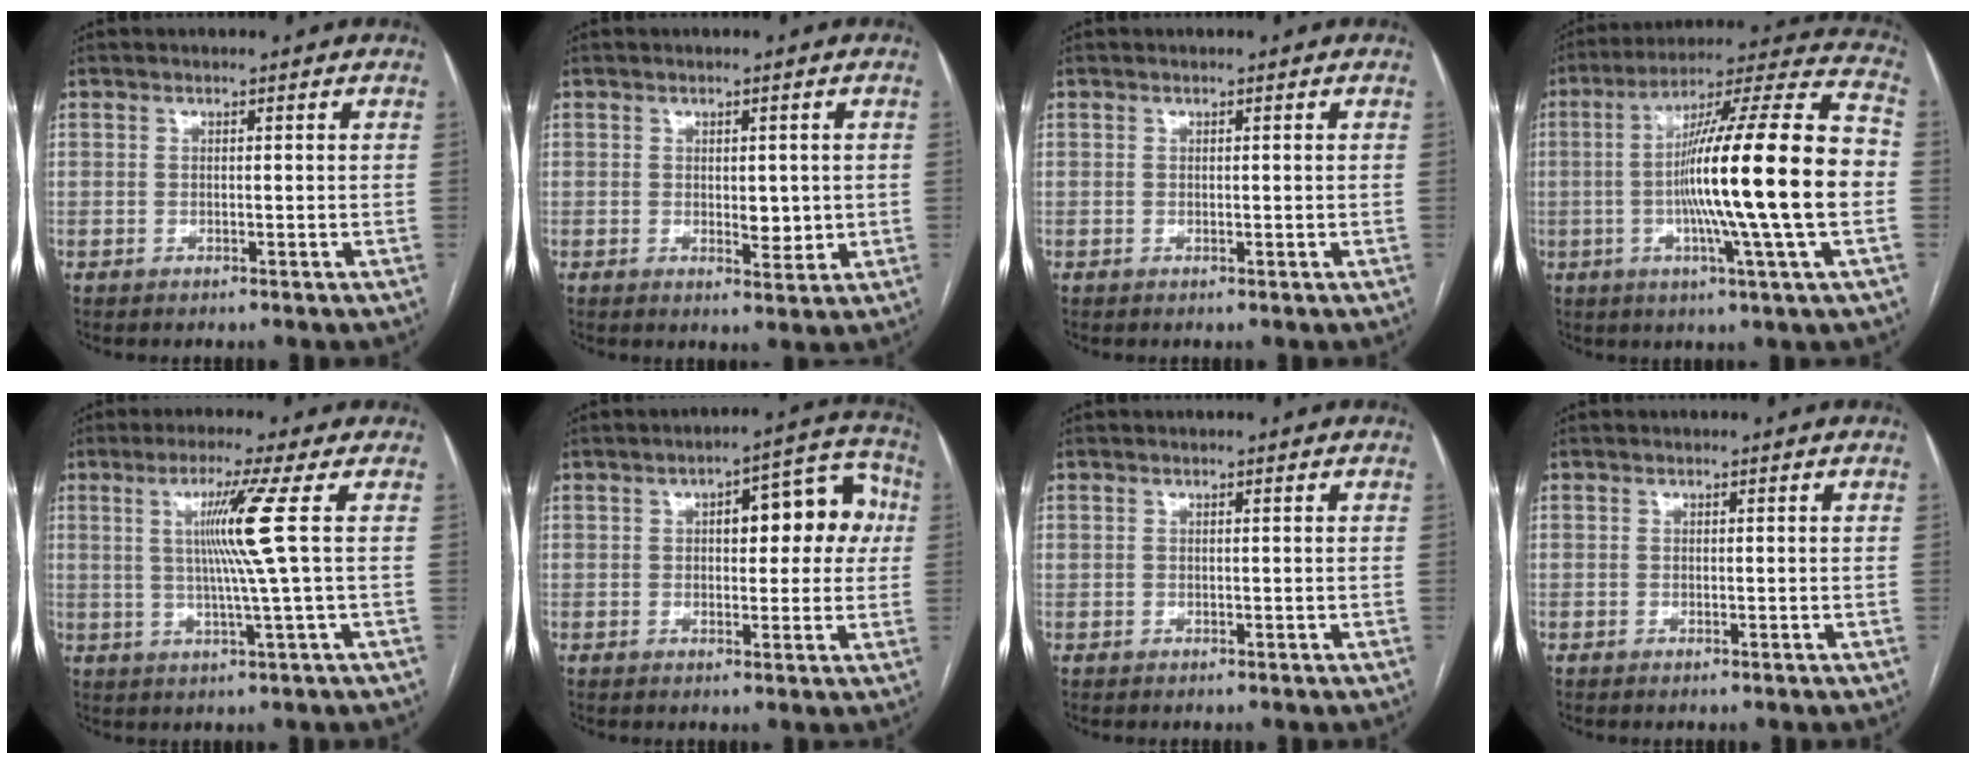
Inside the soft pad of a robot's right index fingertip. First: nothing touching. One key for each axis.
{"total": 3.5, "fx": 0.1, "fy": 1.6, "fz": 3.1, "tx": -0.042, "ty": -0.007, "tz": 0.007}
{"total": 0.0}
{"total": 22.7, "fx": -2.3, "fy": -0.7, "fz": 22.6, "tx": -0.348, "ty": 0.005, "tz": -0.055}
{"total": 7.7, "fx": 1.4, "fy": -2.6, "fz": 7.1, "tx": -0.136, "ty": -0.003, "tz": 0.036}
{"total": 10.4, "fx": 1.8, "fy": 4.3, "fz": 9.3, "tx": -0.107, "ty": 0.042, "tz": 0.022}
{"total": 0.0}
{"total": 0.0}